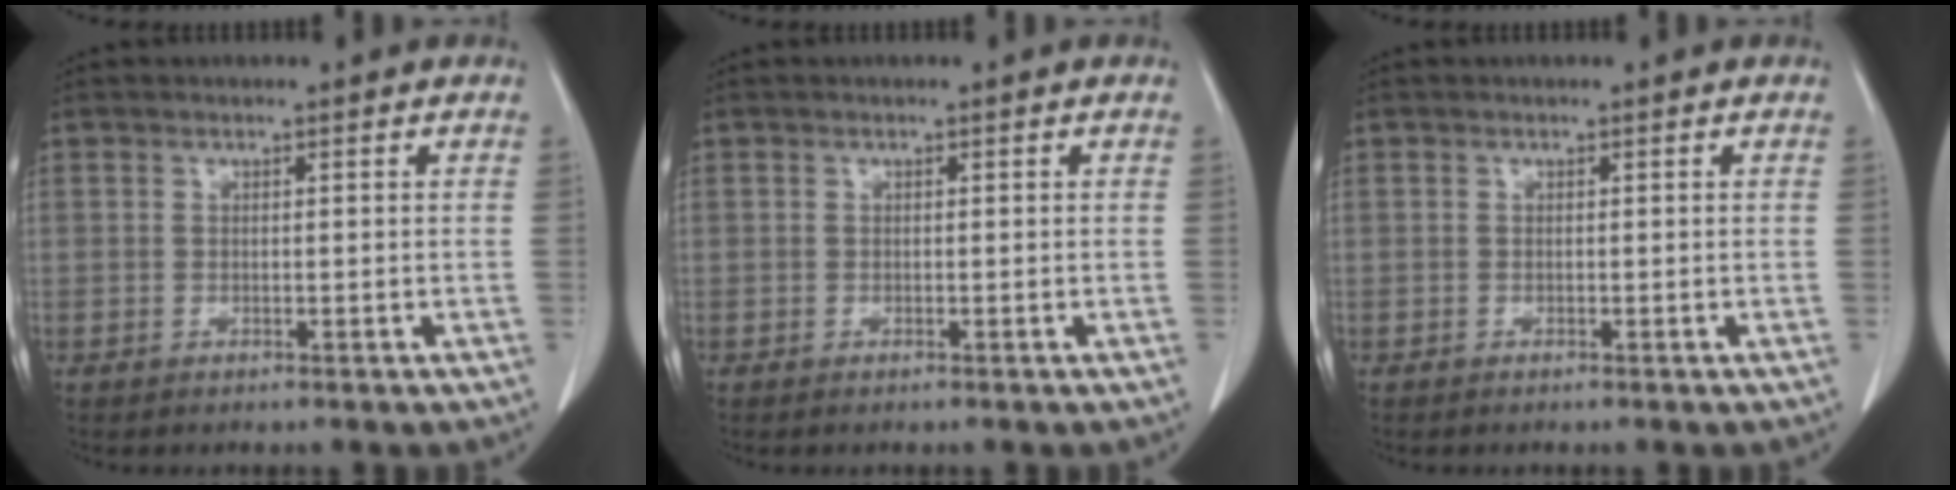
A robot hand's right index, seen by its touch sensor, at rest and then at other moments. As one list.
[{"total": 0.0}, {"total": 0.0}]